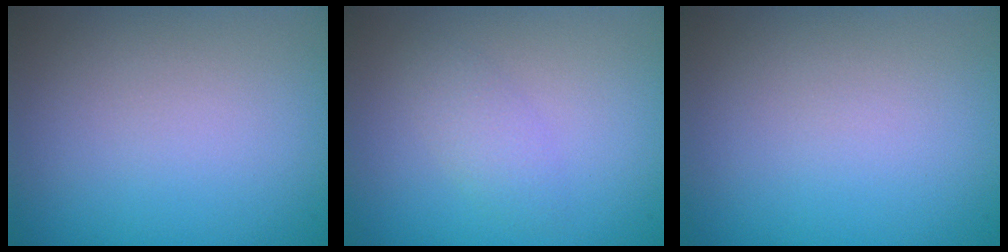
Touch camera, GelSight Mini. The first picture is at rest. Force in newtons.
{"total": 1.5, "press": 1.5, "slide": 0.0}
{"total": 0.0}